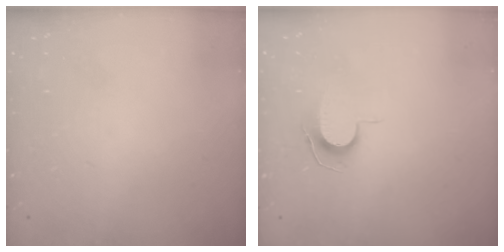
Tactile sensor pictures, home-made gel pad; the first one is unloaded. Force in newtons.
{"total": 7.0, "press": 7.0, "slide": 0.6}